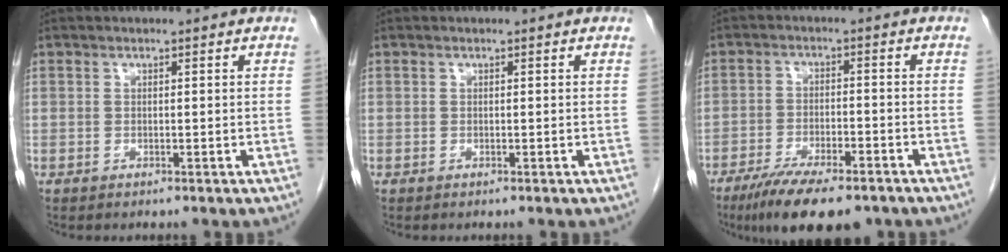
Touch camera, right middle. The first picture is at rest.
{"total": 0.0}
{"total": 11.9, "force": [-8.8, 3.3, 7.3], "torque": [-0.112, -0.017, -0.138]}